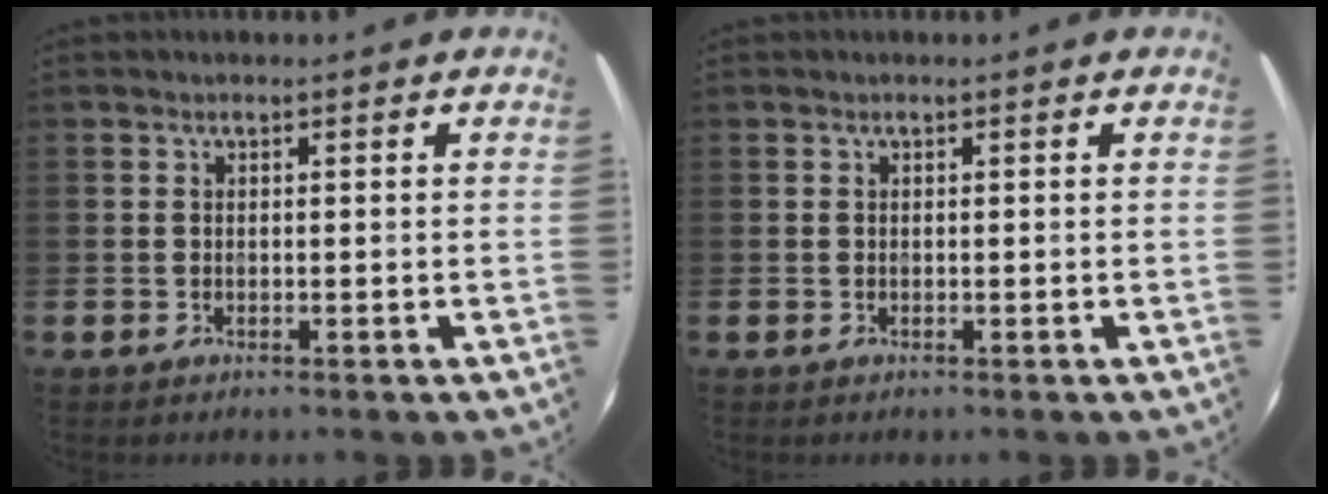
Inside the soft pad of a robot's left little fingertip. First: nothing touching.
{"total": 0.0}